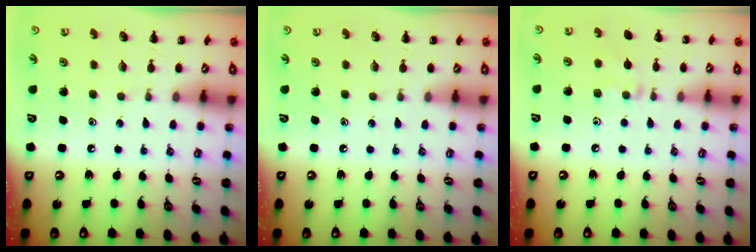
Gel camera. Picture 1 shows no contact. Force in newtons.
{"total": 0.0}
{"total": 7.0, "press": 6.7, "slide": 1.9}